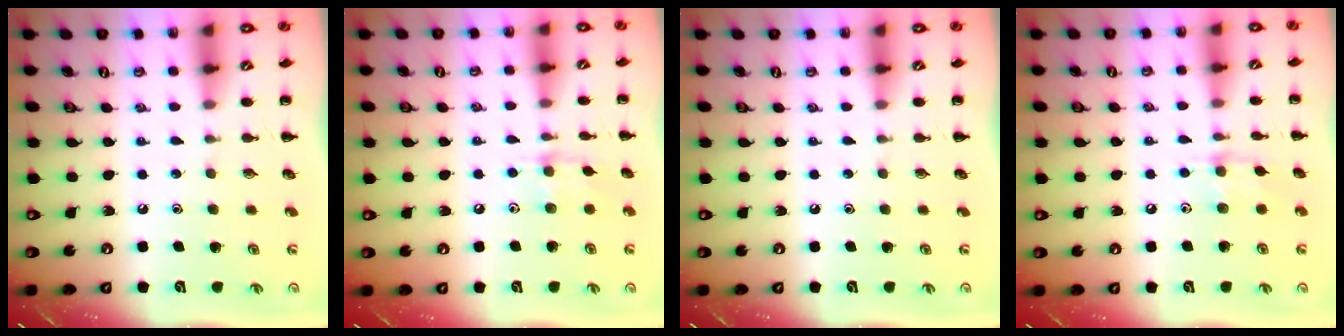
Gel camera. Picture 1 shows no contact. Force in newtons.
{"total": 6.0, "press": 6.0, "slide": 0.5}
{"total": 0.0}
{"total": 6.0, "press": 6.0, "slide": 0.5}